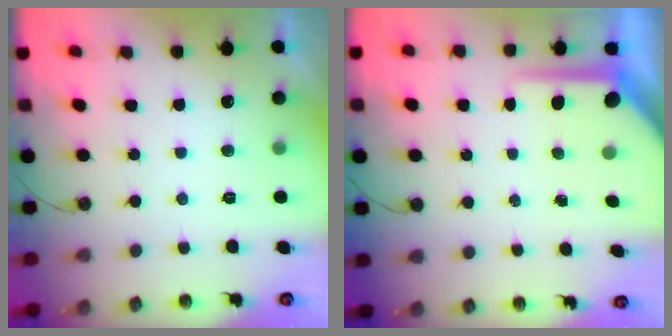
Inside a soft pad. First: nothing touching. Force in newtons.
{"total": 8.7, "press": 8.6, "slide": 0.9}